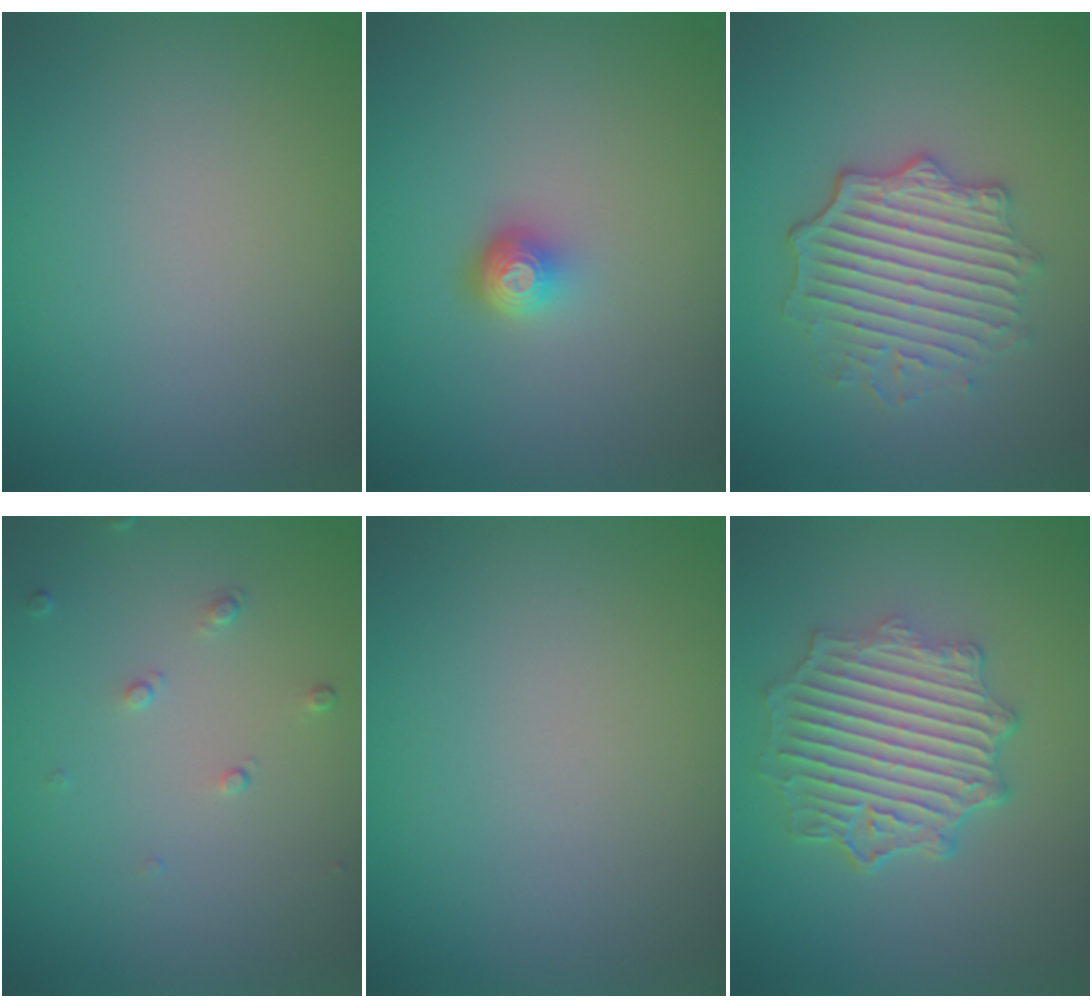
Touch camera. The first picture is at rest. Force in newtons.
{"total": 2.0, "press": 1.4, "slide": 1.5}
{"total": 4.9, "press": 4.1, "slide": 2.6}
{"total": 0.9, "press": 0.6, "slide": 0.7}
{"total": 0.0}
{"total": 6.1, "press": 5.1, "slide": 3.3}